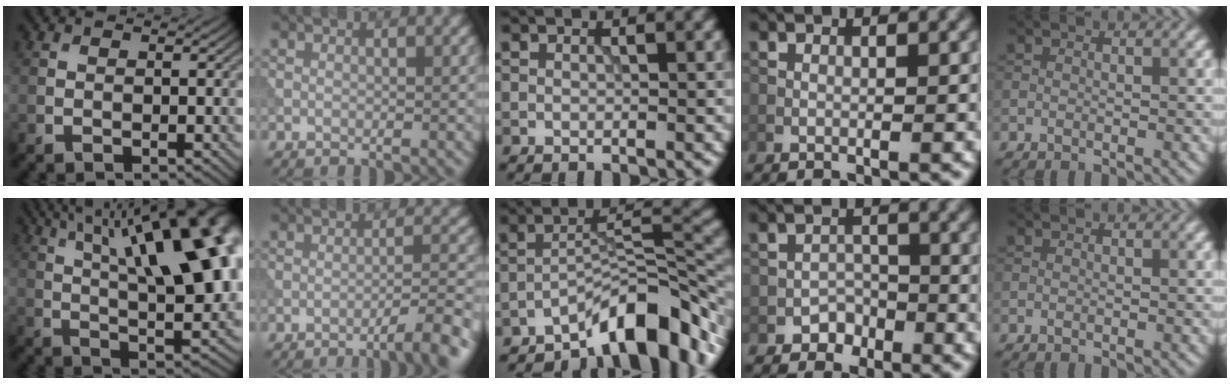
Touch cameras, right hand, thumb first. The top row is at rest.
{"thumb": {"total": 18.9, "force": [6.4, 7.0, 16.3], "torque": [-0.227, 0.047, 0.088]}, "index": {"total": 4.7, "force": [-2.8, 0.6, 3.7], "torque": [-0.045, 0.013, -0.052]}, "middle": {"total": 8.3, "force": [-5.9, 2.3, 5.4], "torque": [-0.072, 0.014, -0.099]}, "ring": {"total": 1.9, "force": [-1.3, 1.4, 0.2], "torque": [0.005, 0.011, -0.022]}}